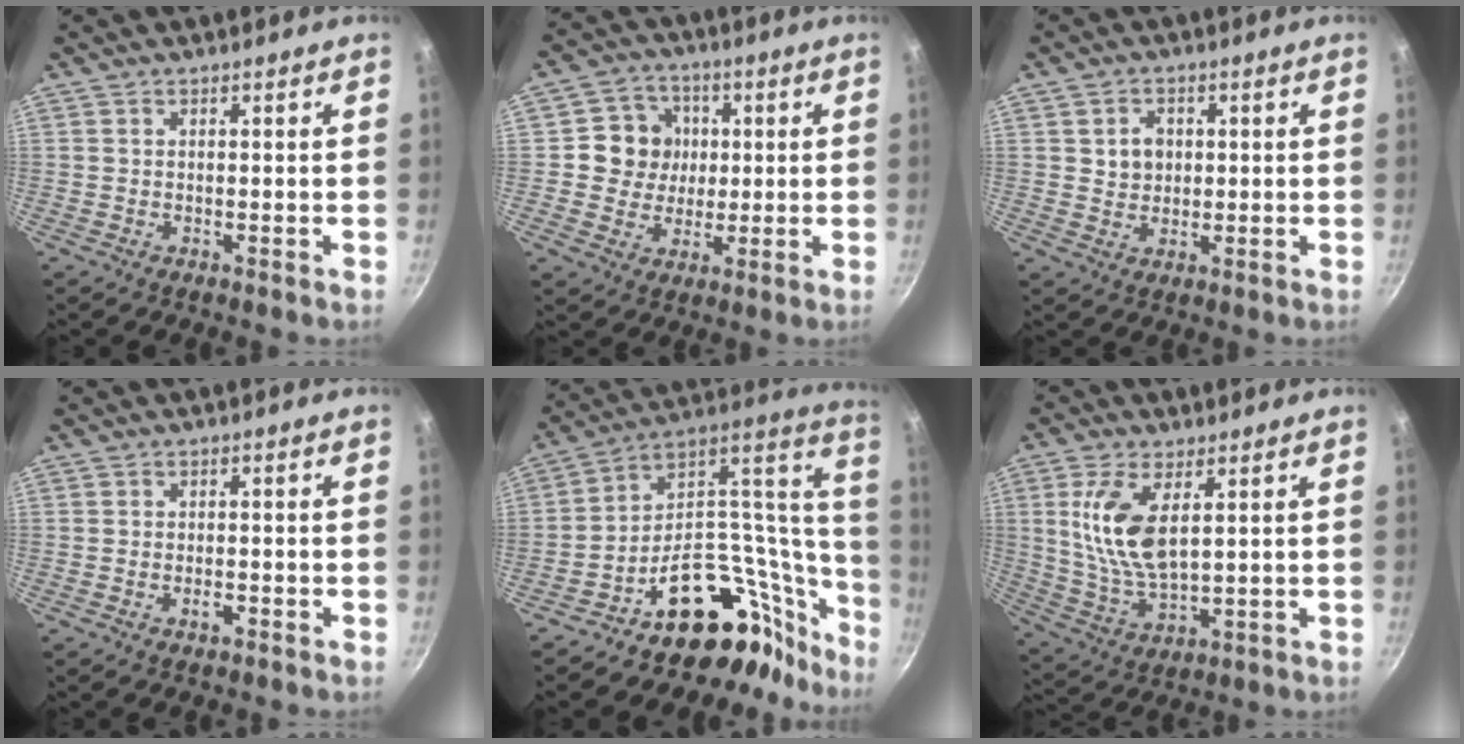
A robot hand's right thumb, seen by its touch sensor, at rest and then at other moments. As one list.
[{"total": 9.7, "force": [0.9, 9.0, 3.4], "torque": [-0.008, 0.010, 0.011]}, {"total": 4.4, "force": [0.9, 3.7, 2.2], "torque": [-0.014, -0.002, 0.017]}, {"total": 1.7, "force": [-0.8, 0.8, 1.2], "torque": [-0.022, 0.005, -0.013]}, {"total": 23.5, "force": [-16.6, 10.7, 12.8], "torque": [-0.091, 0.161, -0.259]}, {"total": 12.3, "force": [3.4, 5.6, 10.4], "torque": [-0.212, -0.016, 0.078]}]